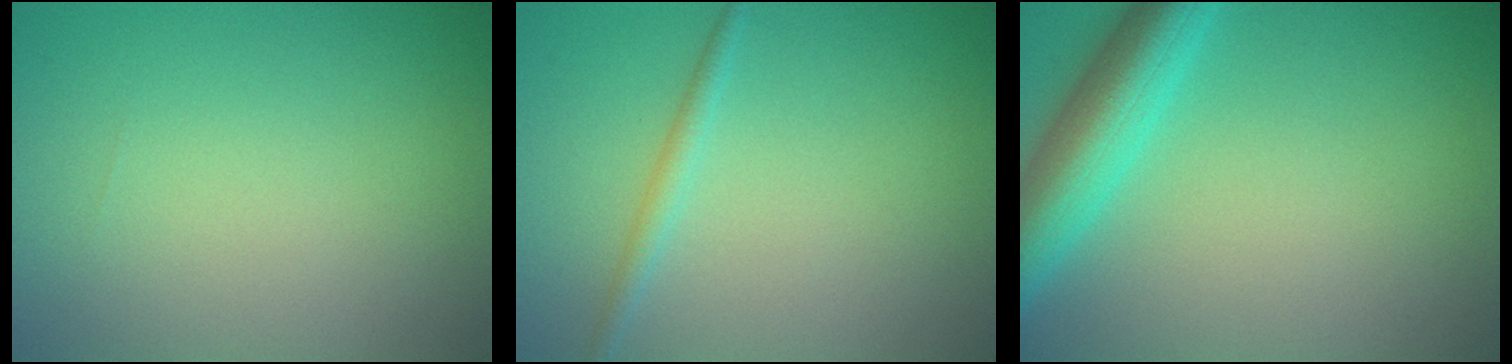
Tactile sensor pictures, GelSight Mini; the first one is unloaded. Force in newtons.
{"total": 1.4, "press": 1.4, "slide": 0.1}
{"total": 6.2, "press": 6.2, "slide": 0.3}